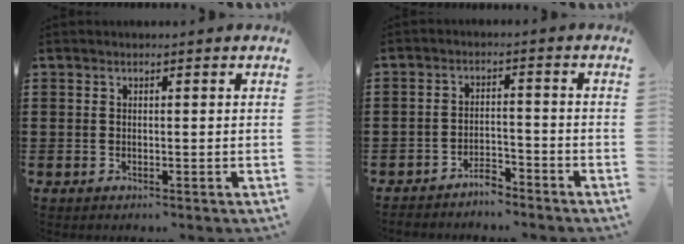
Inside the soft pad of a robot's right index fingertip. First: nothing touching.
{"total": 3.3, "force": [-3.2, 0.6, 0.5], "torque": [-0.014, 0.006, -0.066]}